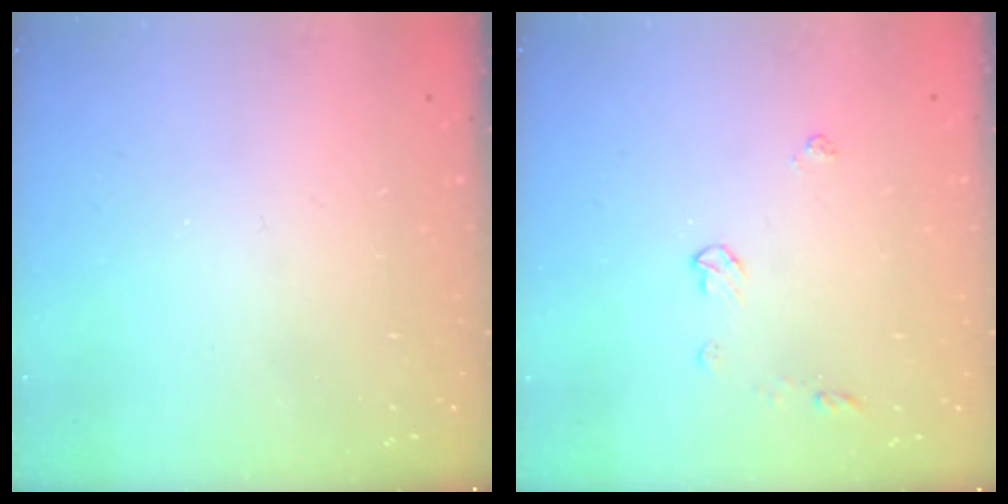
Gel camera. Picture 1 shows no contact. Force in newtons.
{"total": 4.6, "press": 4.5, "slide": 0.7}